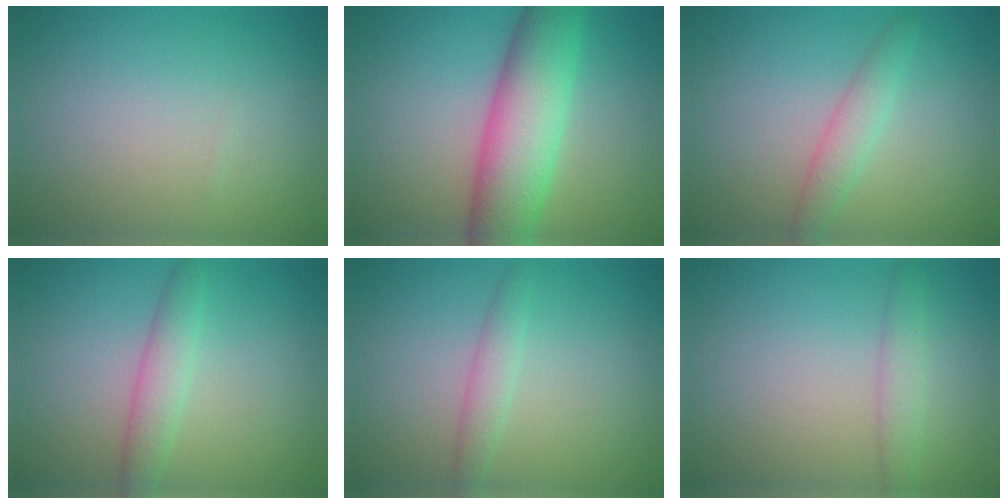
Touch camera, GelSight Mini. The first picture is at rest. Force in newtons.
{"total": 8.4, "press": 8.4, "slide": 0.2}
{"total": 2.3, "press": 2.3, "slide": 0.2}
{"total": 2.6, "press": 2.6, "slide": 0.0}
{"total": 1.8, "press": 1.8, "slide": 0.1}
{"total": 2.0, "press": 2.0, "slide": 0.1}